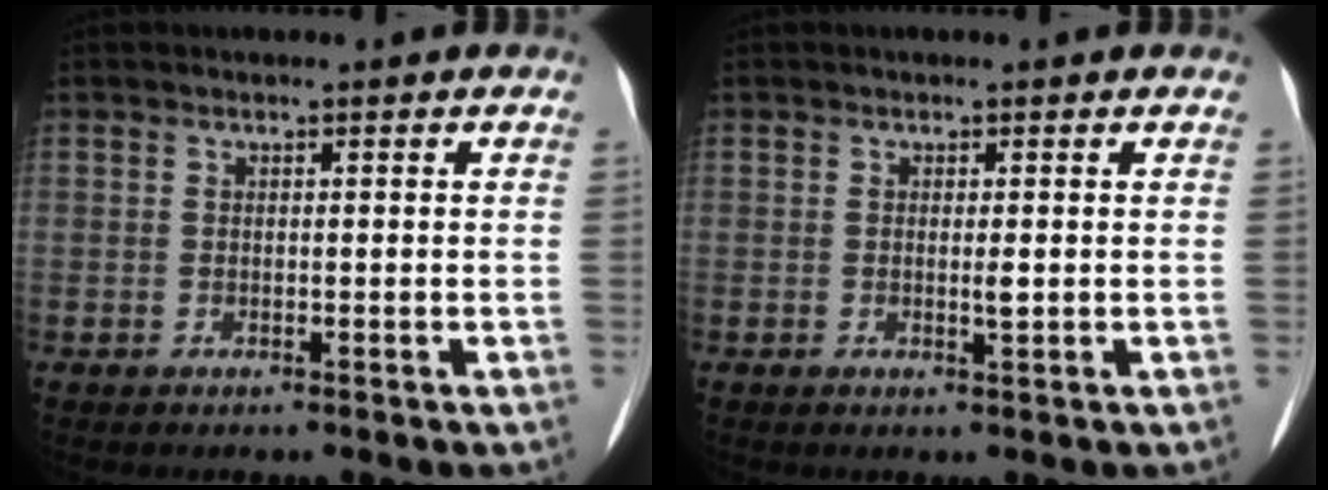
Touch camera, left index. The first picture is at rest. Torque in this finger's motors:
{"motor_torque": [0.40, 0.16, 0.11, 0.05]}